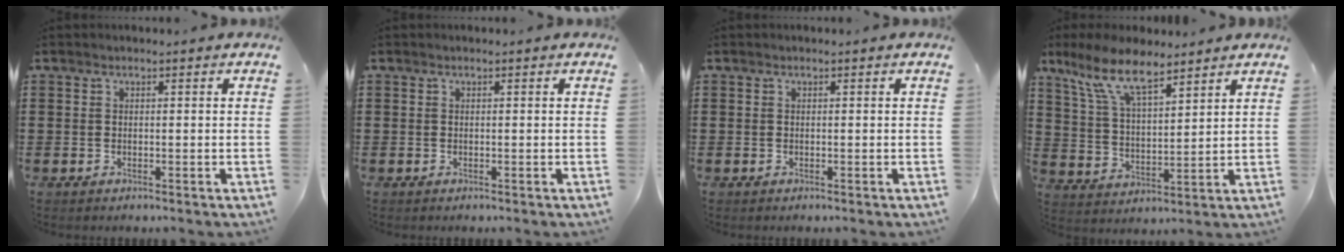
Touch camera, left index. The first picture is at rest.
{"total": 0.0}
{"total": 0.0}
{"total": 9.7, "force": [7.5, 2.6, 5.5], "torque": [-0.129, -0.018, 0.138]}